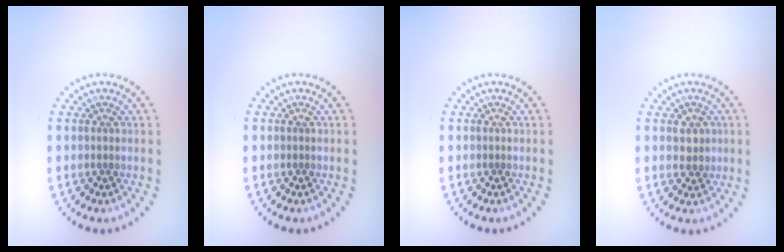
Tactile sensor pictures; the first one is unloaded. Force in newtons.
{"total": 0.0}
{"total": 0.0}
{"total": 1.6, "press": 1.5, "slide": 0.4}